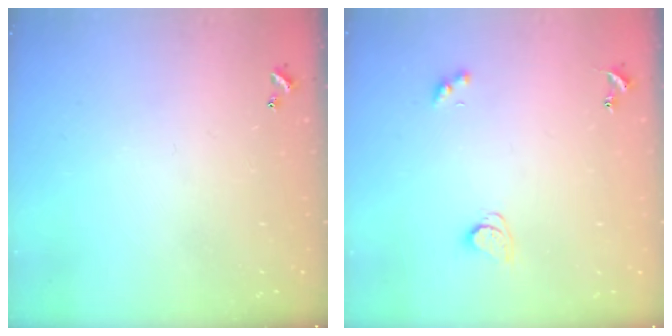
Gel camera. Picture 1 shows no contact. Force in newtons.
{"total": 2.8, "press": 2.8, "slide": 0.6}